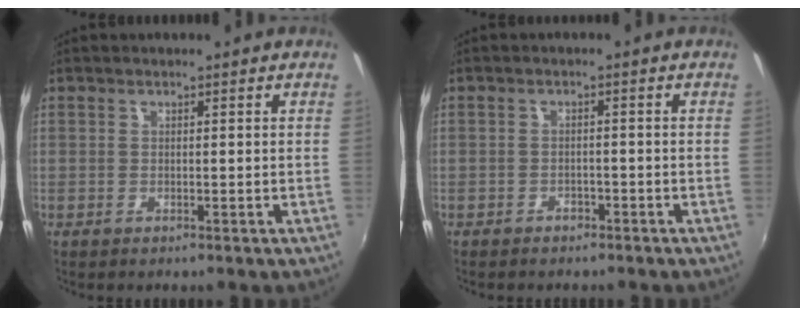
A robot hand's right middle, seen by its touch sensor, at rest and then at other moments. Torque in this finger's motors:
{"motor_torque": [1.07, -1.07, 0.08, 0.04]}